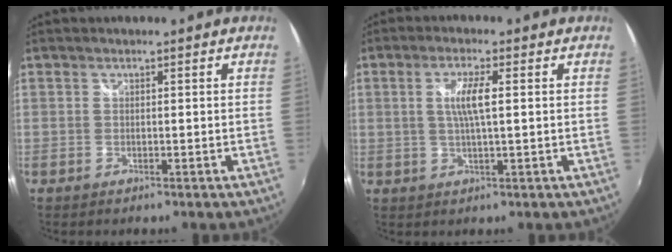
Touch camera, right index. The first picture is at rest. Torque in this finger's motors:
{"motor_torque": [0.07, 0.01, 0.11, 0.09]}